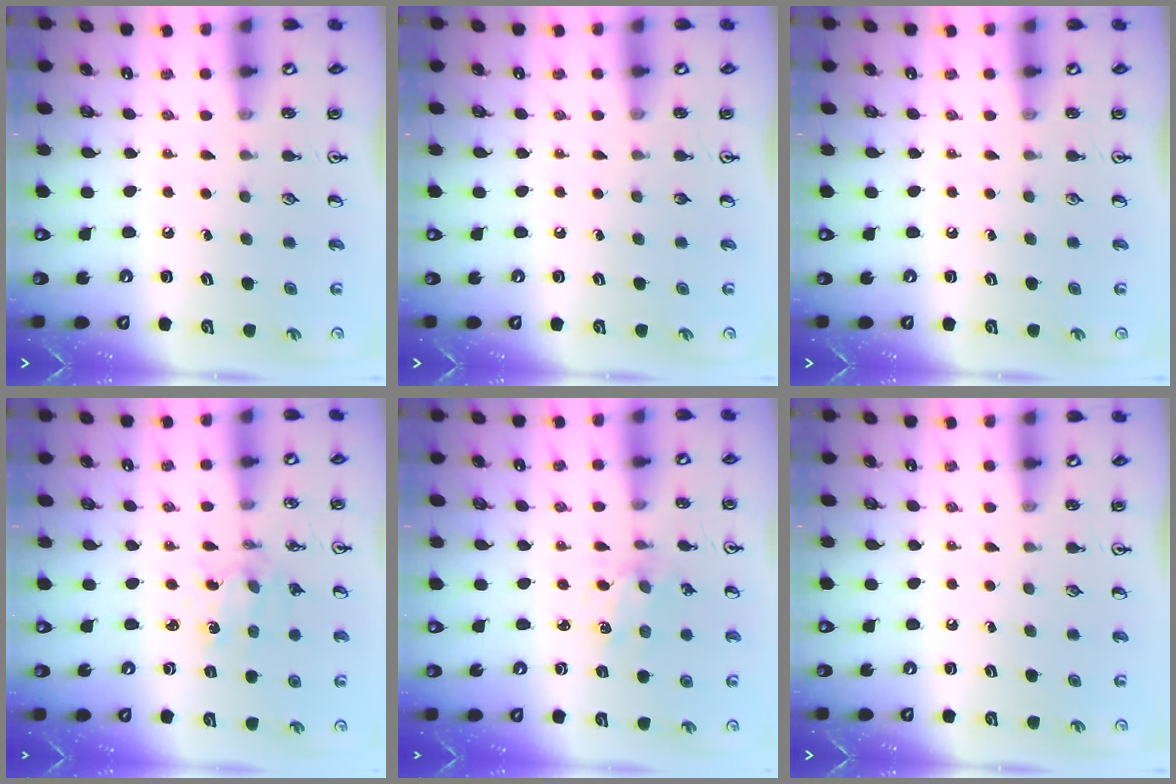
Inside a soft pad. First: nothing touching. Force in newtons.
{"total": 0.0}
{"total": 0.0}
{"total": 2.1, "press": 2.1, "slide": 0.3}
{"total": 1.9, "press": 1.9, "slide": 0.2}
{"total": 0.0}